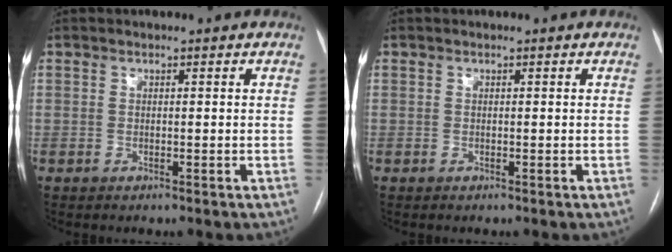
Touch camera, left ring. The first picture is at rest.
{"total": 0.0}